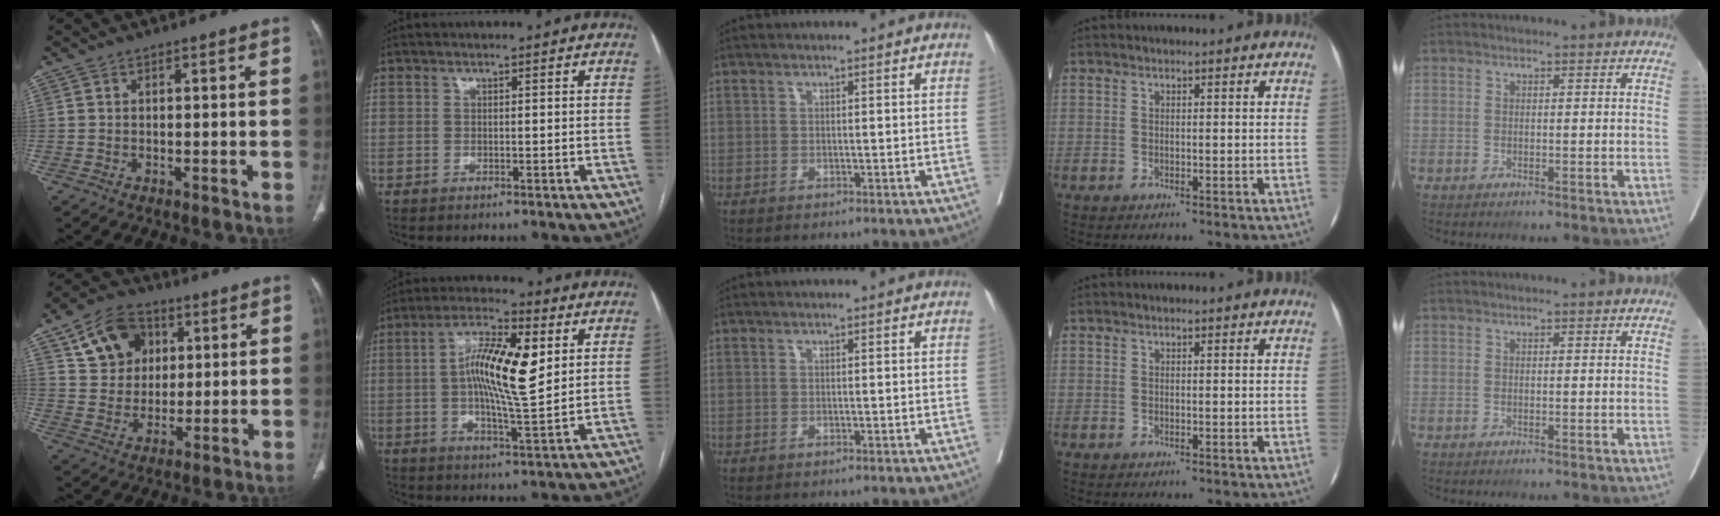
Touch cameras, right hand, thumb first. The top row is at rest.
{"thumb": {"total": 12.7, "force": [4.9, 10.0, 6.1], "torque": [-0.071, -0.004, 0.086]}, "index": {"total": 12.4, "force": [2.2, 2.4, 11.9], "torque": [-0.215, 0.011, 0.032]}}